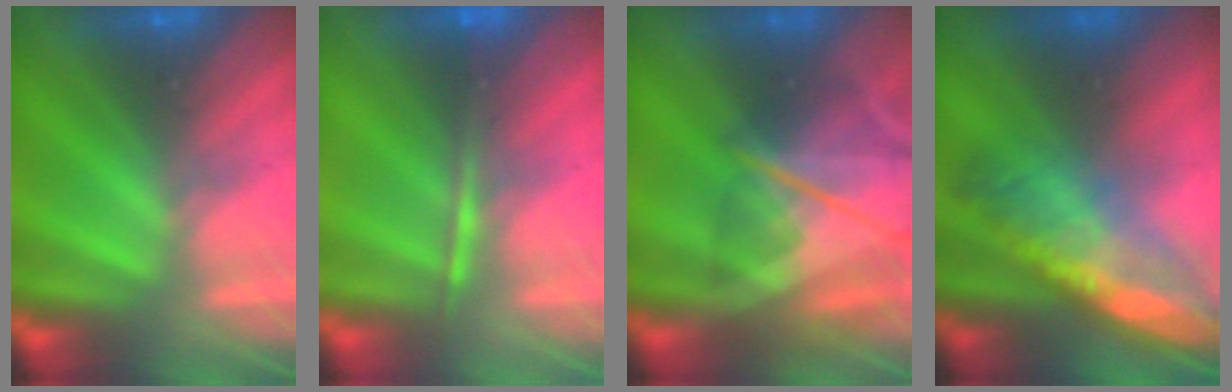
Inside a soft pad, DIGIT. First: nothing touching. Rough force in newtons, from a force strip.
{"total": 1.5}
{"total": 7.6}
{"total": 8.0}